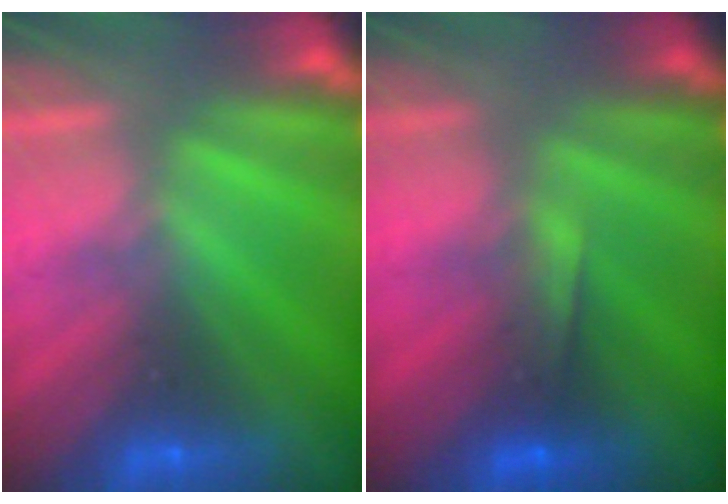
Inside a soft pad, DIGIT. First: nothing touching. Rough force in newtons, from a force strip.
{"total": 3.6}